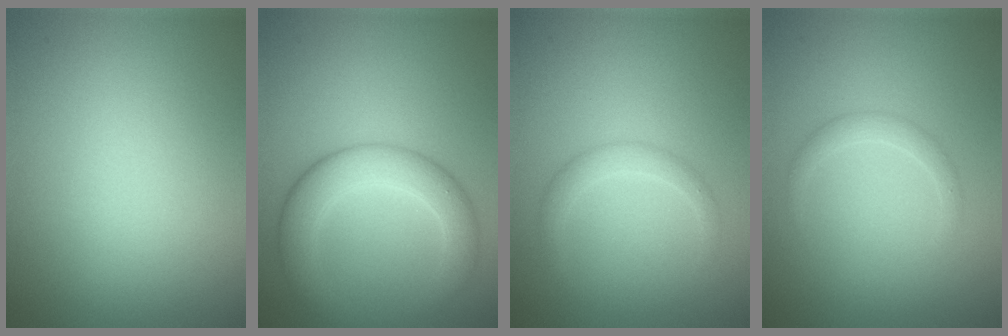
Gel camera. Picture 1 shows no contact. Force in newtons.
{"total": 5.1, "press": 5.1, "slide": 0.0}
{"total": 1.5, "press": 1.5, "slide": 0.0}
{"total": 1.4, "press": 1.4, "slide": 0.1}